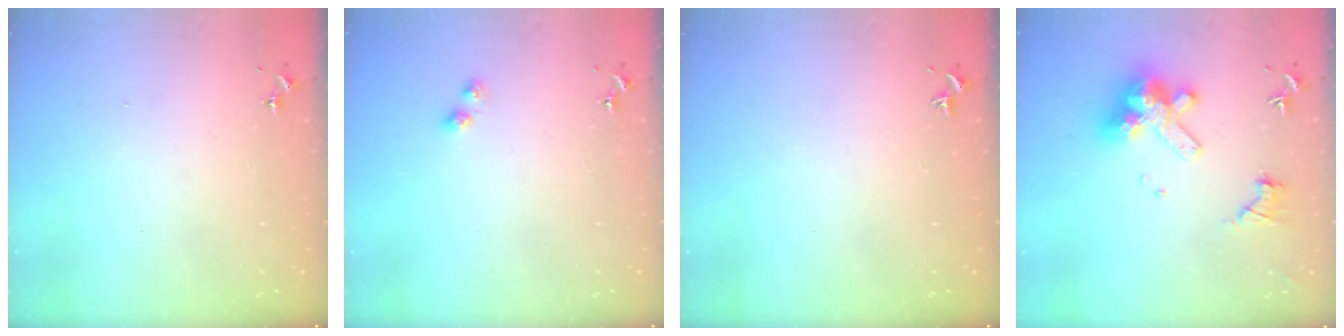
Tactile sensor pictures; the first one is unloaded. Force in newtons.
{"total": 3.0, "press": 3.0, "slide": 0.4}
{"total": 0.0}
{"total": 14.4, "press": 14.3, "slide": 1.7}